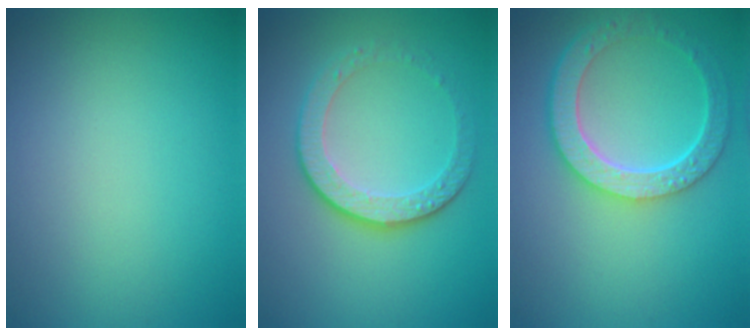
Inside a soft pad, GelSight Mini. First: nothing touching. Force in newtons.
{"total": 4.2, "press": 3.1, "slide": 2.8}
{"total": 5.8, "press": 4.5, "slide": 3.7}